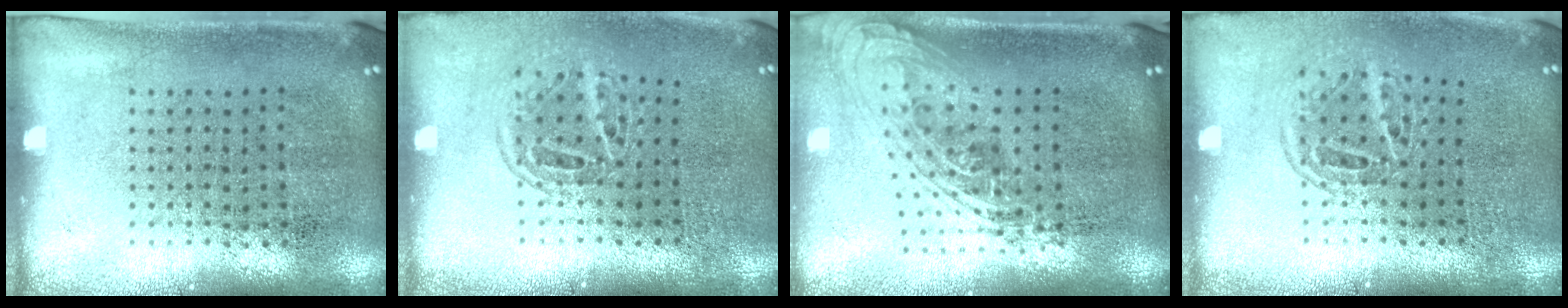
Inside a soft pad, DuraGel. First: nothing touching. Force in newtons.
{"total": 1.6, "press": 1.2, "slide": 1.1}
{"total": 2.2, "press": 1.7, "slide": 1.5}
{"total": 1.6, "press": 1.2, "slide": 1.1}